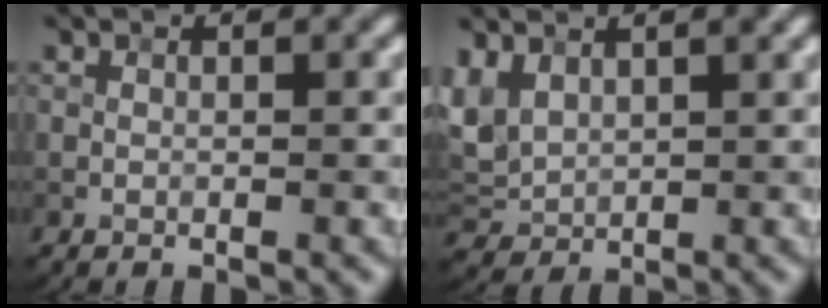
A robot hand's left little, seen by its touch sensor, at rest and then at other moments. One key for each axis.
{"total": 3.6, "fx": 1.7, "fy": 2.4, "fz": 2.1, "tx": -0.058, "ty": 0.006, "tz": 0.036}